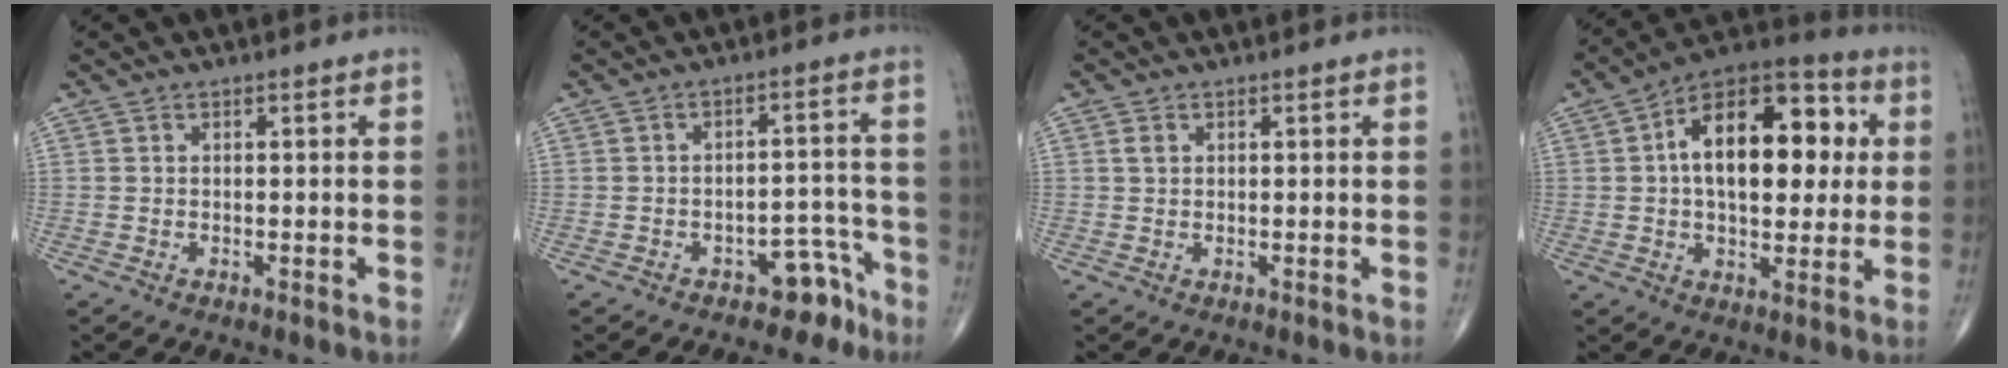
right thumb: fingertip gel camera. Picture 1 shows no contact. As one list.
[{"total": 5.8, "force": [-4.1, 3.3, 2.3], "torque": [-0.005, 0.058, -0.057]}, {"total": 1.2, "force": [0.4, 0.8, 0.7], "torque": [-0.013, 0.002, 0.009]}, {"total": 20.6, "force": [3.3, 11.3, 16.9], "torque": [-0.224, 0.023, 0.041]}]